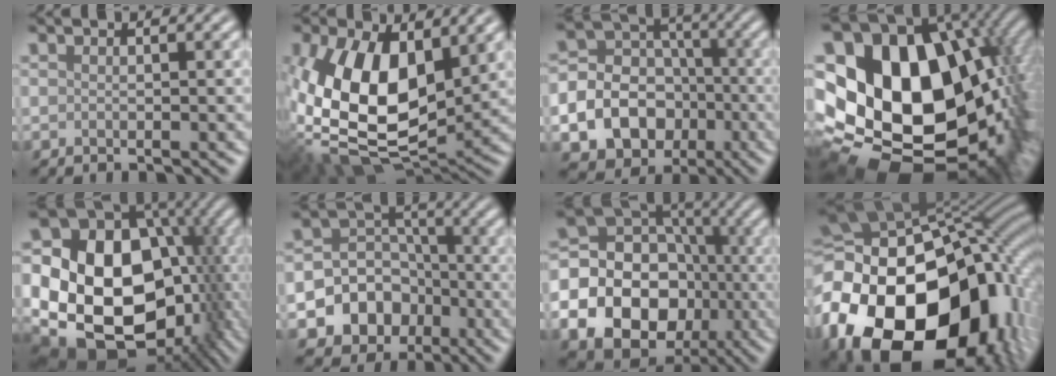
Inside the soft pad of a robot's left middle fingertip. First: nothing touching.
{"total": 14.6, "force": [1.6, 8.9, 11.5], "torque": [-0.239, -0.038, 0.033]}
{"total": 15.4, "force": [-5.4, 13.4, 5.4], "torque": [-0.133, -0.045, -0.094]}
{"total": 19.6, "force": [1.1, 14.0, 13.7], "torque": [-0.241, -0.020, 0.053]}
{"total": 19.8, "force": [-1.2, 15.2, 12.6], "torque": [-0.206, -0.019, 0.011]}
{"total": 9.9, "force": [-4.5, 8.3, 2.8], "torque": [-0.034, -0.015, -0.095]}
{"total": 20.4, "force": [-5.6, 18.1, 7.6], "torque": [-0.186, -0.021, -0.111]}
{"total": 22.6, "force": [-5.8, 15.7, 15.2], "torque": [-0.342, -0.033, -0.091]}